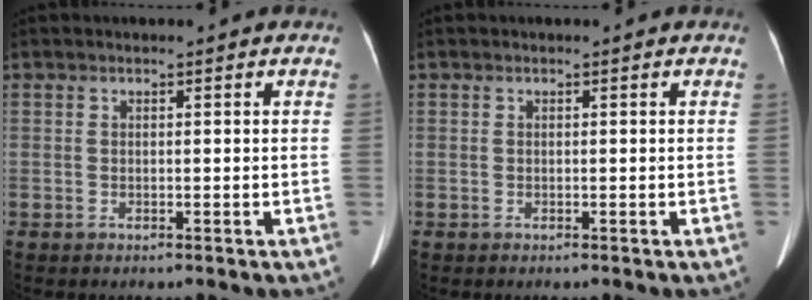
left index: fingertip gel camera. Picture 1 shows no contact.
{"total": 0.0}